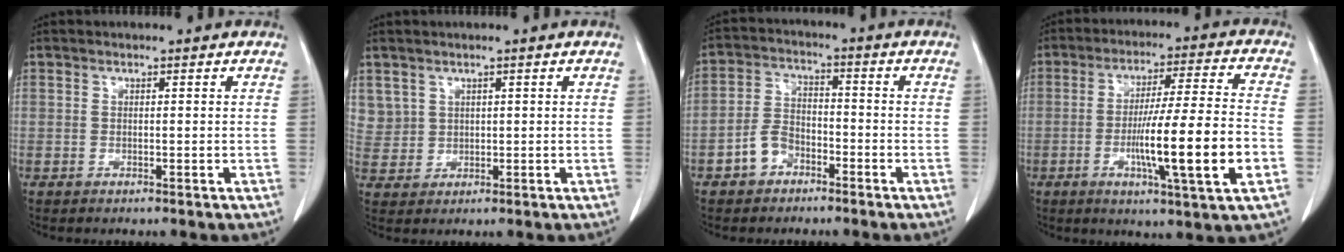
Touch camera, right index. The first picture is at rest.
{"total": 4.3, "force": [2.2, 3.7, 0.3], "torque": [-0.002, 0.006, 0.051]}
{"total": 5.4, "force": [-3.1, 3.6, 2.6], "torque": [-0.057, 0.016, -0.058]}
{"total": 15.1, "force": [-4.0, -0.1, 14.6], "torque": [-0.249, -0.009, -0.066]}